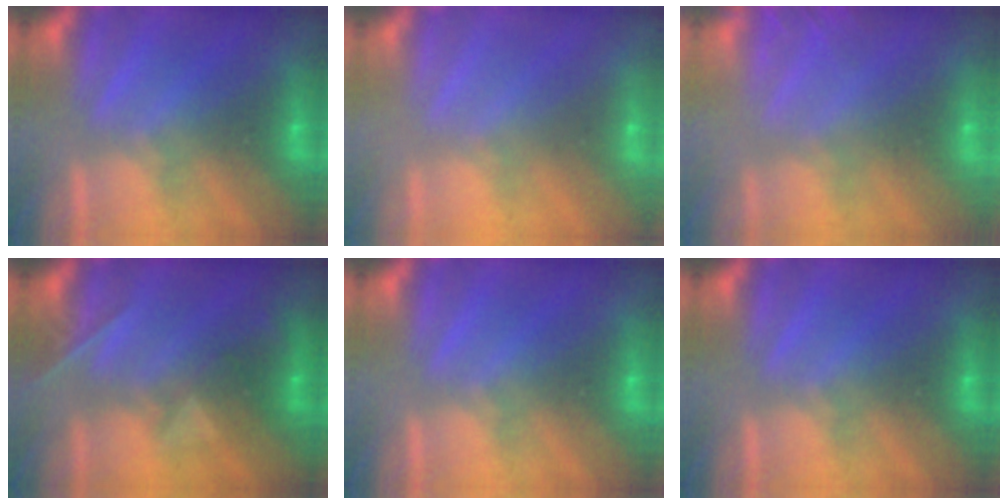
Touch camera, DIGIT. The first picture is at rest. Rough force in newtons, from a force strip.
{"total": 3.3}
{"total": 6.5}
{"total": 2.4}
{"total": 0.0}
{"total": 0.0}